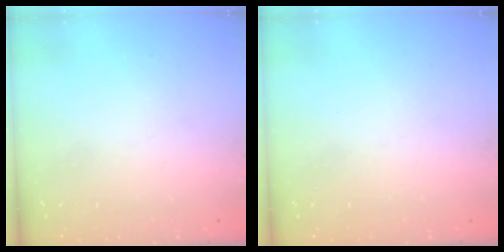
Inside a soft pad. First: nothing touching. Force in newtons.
{"total": 0.0}